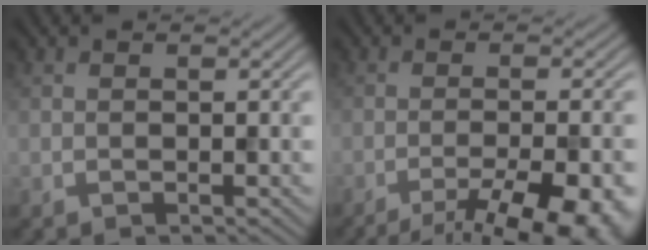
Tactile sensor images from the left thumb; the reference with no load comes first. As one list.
[{"total": 12.0, "force": [-8.0, 3.3, 8.4], "torque": [-0.117, -0.011, -0.093]}]